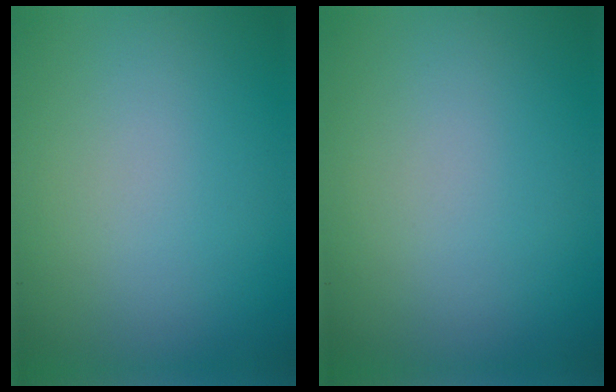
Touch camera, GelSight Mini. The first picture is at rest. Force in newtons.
{"total": 0.0}